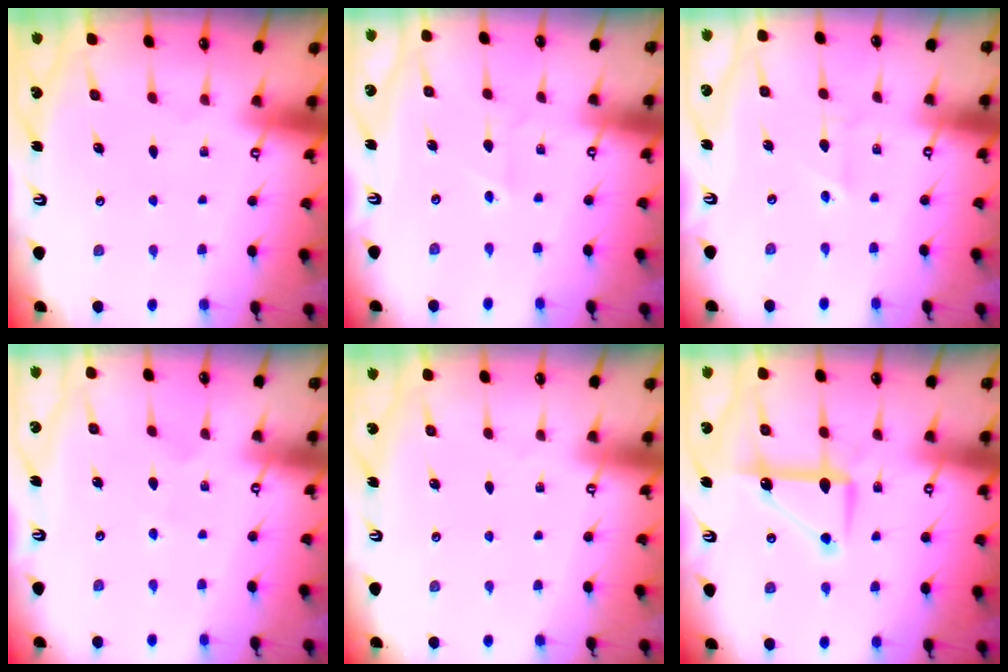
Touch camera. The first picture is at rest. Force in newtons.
{"total": 2.9, "press": 2.8, "slide": 0.4}
{"total": 1.8, "press": 1.7, "slide": 0.2}
{"total": 2.7, "press": 2.7, "slide": 0.3}
{"total": 0.9, "press": 0.9, "slide": 0.2}
{"total": 10.2, "press": 10.2, "slide": 0.8}